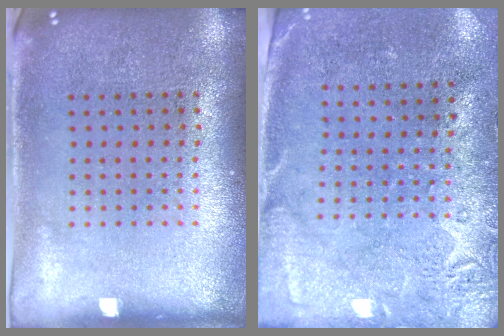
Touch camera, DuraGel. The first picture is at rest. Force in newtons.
{"total": 2.7, "press": 2.2, "slide": 1.7}